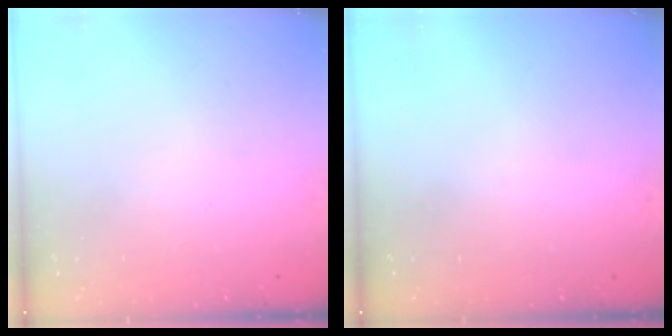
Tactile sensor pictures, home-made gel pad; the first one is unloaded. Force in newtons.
{"total": 0.0}